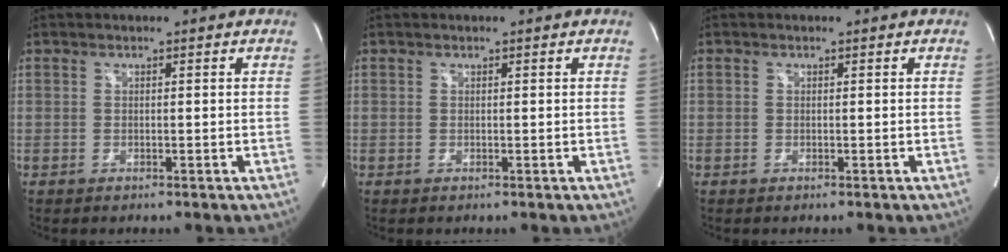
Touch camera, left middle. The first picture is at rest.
{"total": 0.0}
{"total": 0.5, "force": [-0.2, -0.2, -0.5], "torque": [0.011, -0.004, -0.005]}